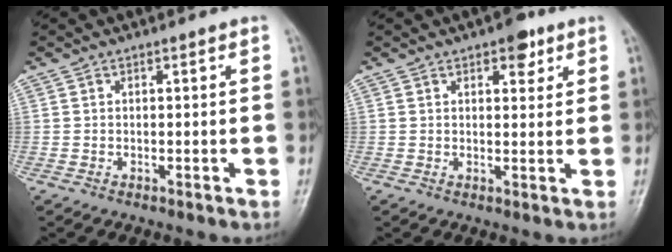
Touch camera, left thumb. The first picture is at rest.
{"total": 4.4, "force": [2.5, 2.2, 2.8], "torque": [-0.017, -0.009, 0.031]}